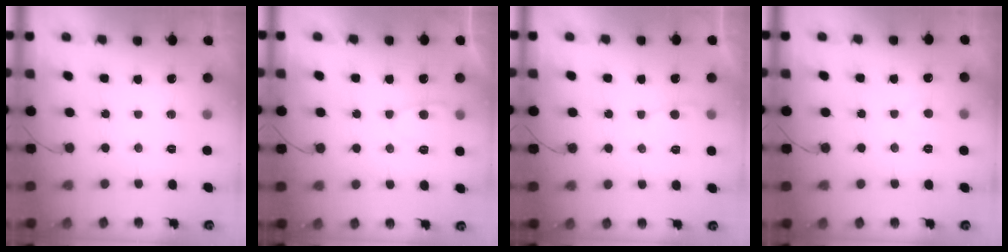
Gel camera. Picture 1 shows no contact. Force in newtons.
{"total": 4.9, "press": 4.9, "slide": 0.6}
{"total": 3.0, "press": 3.0, "slide": 0.3}
{"total": 4.3, "press": 4.3, "slide": 0.5}